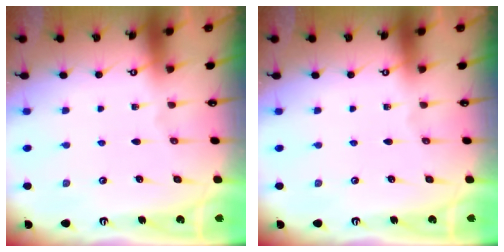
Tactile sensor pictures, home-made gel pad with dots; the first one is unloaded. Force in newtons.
{"total": 0.0}